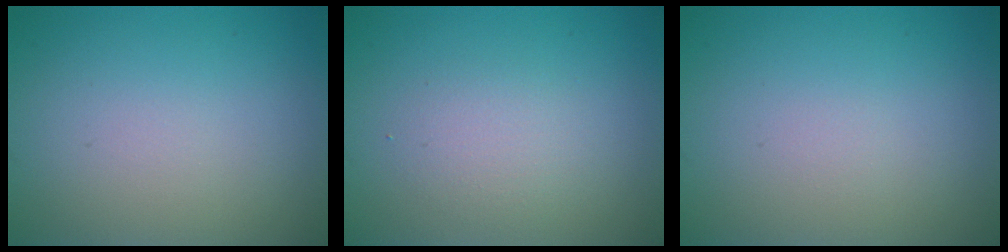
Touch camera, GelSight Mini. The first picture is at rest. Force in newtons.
{"total": 1.9, "press": 1.9, "slide": 0.1}
{"total": 0.0}